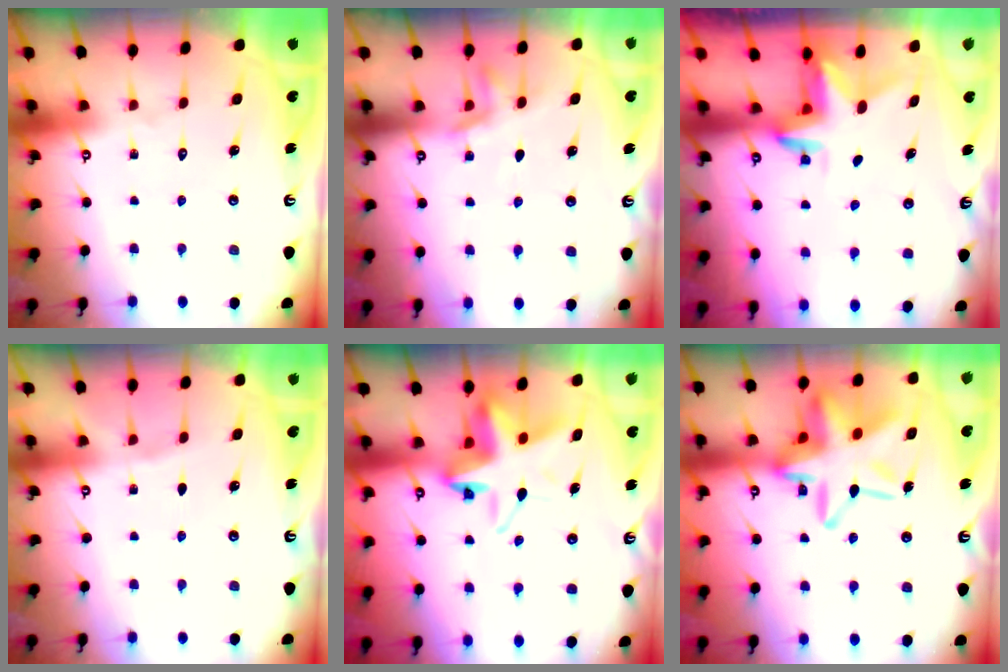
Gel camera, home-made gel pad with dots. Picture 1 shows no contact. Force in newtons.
{"total": 5.0, "press": 4.7, "slide": 1.7}
{"total": 2.9, "press": 2.9, "slide": 0.2}
{"total": 2.1, "press": 2.1, "slide": 0.3}
{"total": 9.6, "press": 9.5, "slide": 1.7}
{"total": 19.6, "press": 19.5, "slide": 1.6}